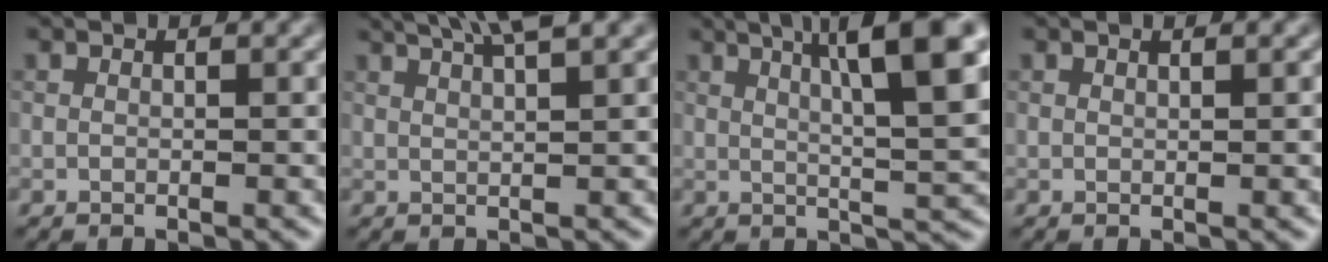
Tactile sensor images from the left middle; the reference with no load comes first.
{"total": 4.6, "force": [3.4, 0.8, 3.0], "torque": [-0.028, 0.027, 0.033]}
{"total": 9.4, "force": [3.5, 1.9, 8.5], "torque": [-0.119, 0.019, 0.070]}
{"total": 1.4, "force": [0.6, 0.5, 1.1], "torque": [-0.005, 0.007, -0.004]}